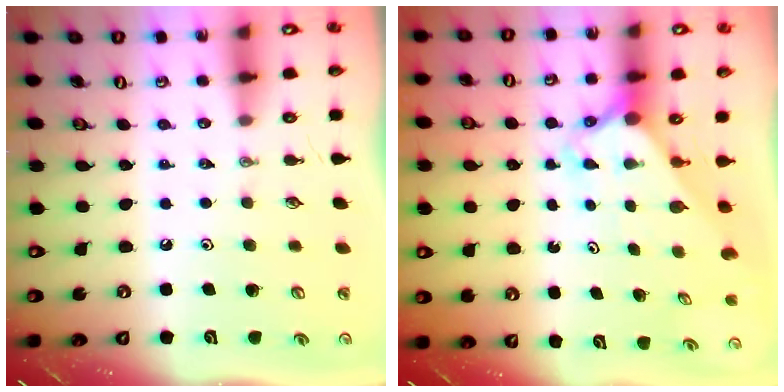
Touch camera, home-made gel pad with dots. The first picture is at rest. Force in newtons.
{"total": 2.7, "press": 2.7, "slide": 0.2}